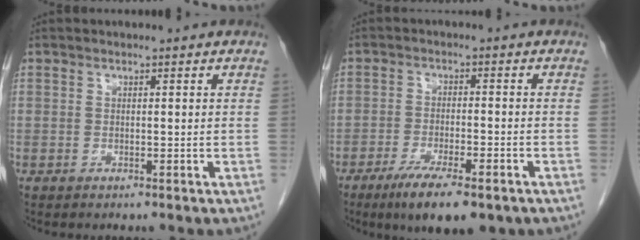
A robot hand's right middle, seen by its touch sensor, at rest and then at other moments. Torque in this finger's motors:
{"motor_torque": [1.10, -1.04, 0.13, 0.08]}